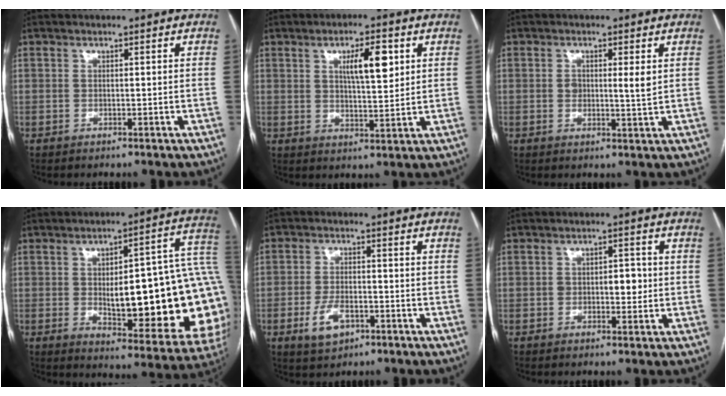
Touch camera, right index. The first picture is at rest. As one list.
[{"total": 7.0, "force": [2.6, 1.7, 6.3], "torque": [-0.104, 0.005, 0.044]}, {"total": 3.7, "force": [0.7, 1.0, 3.4], "torque": [-0.057, -0.003, 0.012]}, {"total": 28.1, "force": [-1.2, 7.2, 27.1], "torque": [-0.270, 0.029, 0.001]}, {"total": 5.8, "force": [-2.6, 3.2, 4.1], "torque": [-0.081, 0.000, -0.042]}, {"total": 4.0, "force": [-0.1, 2.1, 3.4], "torque": [-0.048, 0.010, 0.002]}]